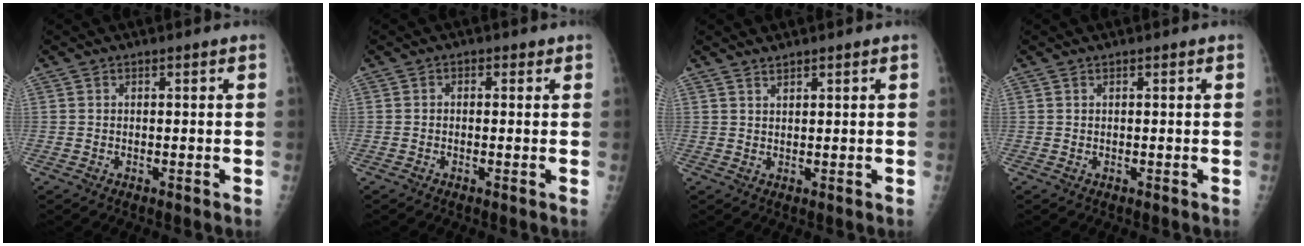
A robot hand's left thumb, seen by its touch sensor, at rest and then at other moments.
{"total": 1.0, "force": [0.3, 0.8, 0.6], "torque": [0.003, 0.003, -0.004]}
{"total": 1.4, "force": [1.3, 0.2, 0.5], "torque": [-0.004, -0.006, 0.026]}
{"total": 0.0}